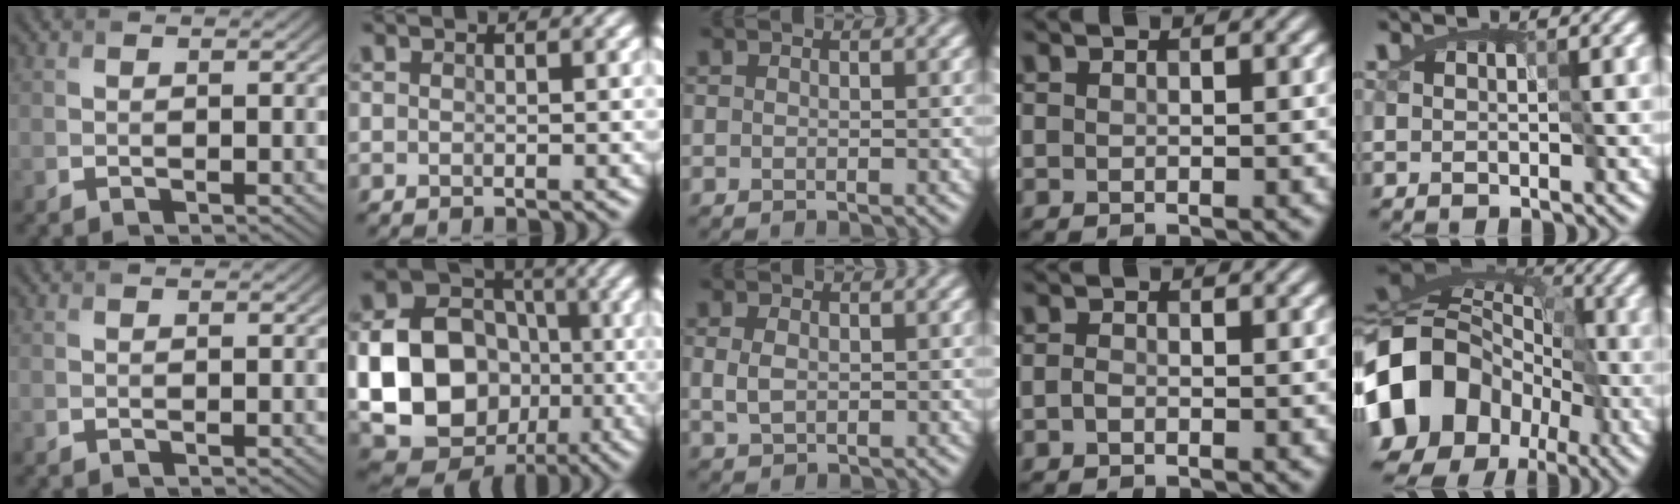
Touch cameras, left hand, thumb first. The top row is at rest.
{"index": {"total": 18.5, "force": [-2.8, 16.5, 8.0], "torque": [-0.184, -0.027, -0.062]}, "middle": {"total": 1.7, "force": [0.2, 1.2, 1.3], "torque": [-0.032, 0.000, 0.006]}, "ring": {"total": 0.8, "force": [-0.3, 0.5, 0.5], "torque": [-0.012, 0.000, -0.008]}, "little": {"total": 17.0, "force": [-7.1, 13.6, 7.3], "torque": [-0.160, 0.005, -0.153]}}